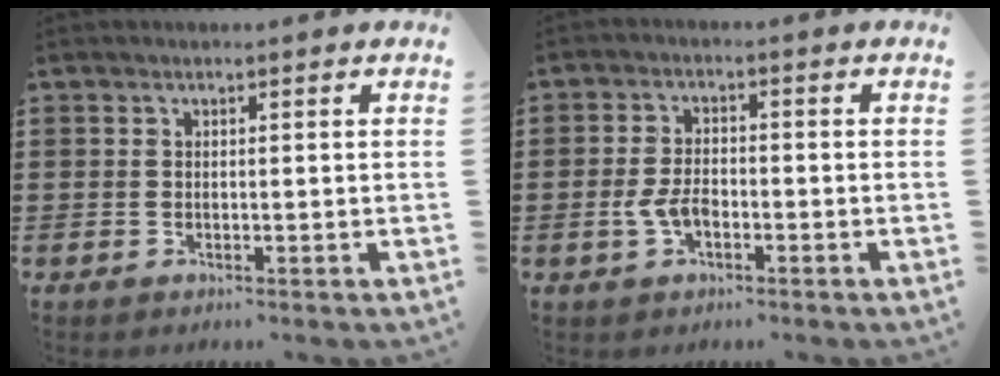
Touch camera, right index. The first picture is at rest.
{"total": 3.9, "force": [-1.2, 2.1, 3.1], "torque": [-0.080, -0.005, -0.027]}